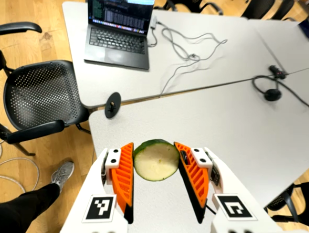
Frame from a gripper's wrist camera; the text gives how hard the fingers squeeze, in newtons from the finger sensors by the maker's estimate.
{"total": 8.3, "left": 8.0, "right": 8.6}